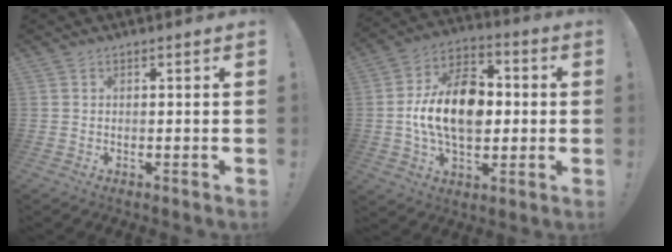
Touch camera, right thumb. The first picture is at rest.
{"total": 18.7, "force": [-0.3, 12.4, 14.0], "torque": [-0.250, 0.013, 0.000]}